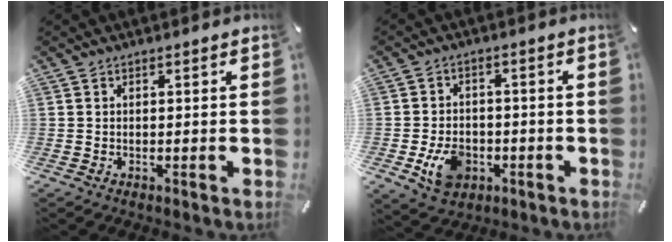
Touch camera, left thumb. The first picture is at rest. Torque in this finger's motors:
{"motor_torque": [-0.05, 1.06, 0.44, 0.44, 0.05]}